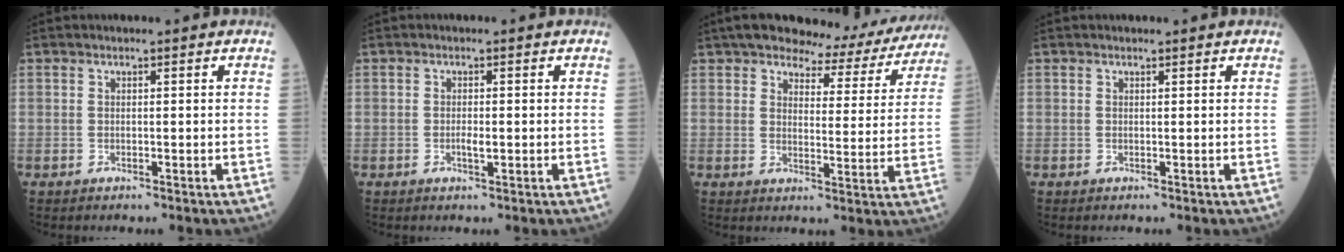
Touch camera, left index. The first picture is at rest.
{"total": 1.5, "force": [-0.4, 0.4, 1.4], "torque": [-0.026, -0.002, -0.007]}
{"total": 13.4, "force": [12.2, 3.7, 4.0], "torque": [-0.035, -0.003, 0.136]}
{"total": 0.0}